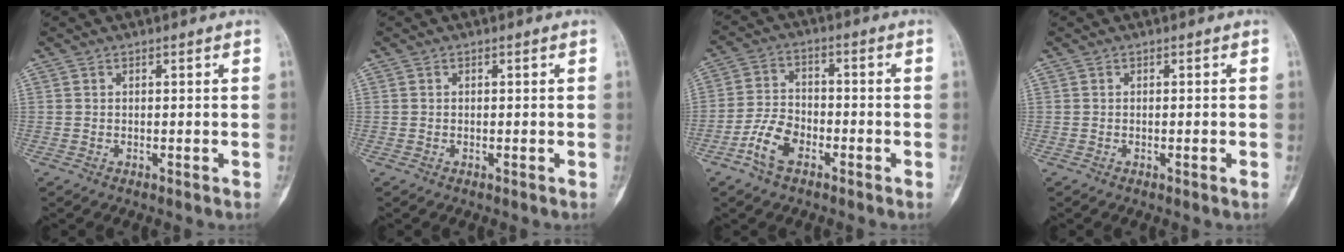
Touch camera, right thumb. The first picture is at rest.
{"total": 0.0}
{"total": 7.1, "force": [-3.9, 4.1, 4.2], "torque": [-0.079, 0.023, -0.080]}
{"total": 1.2, "force": [-0.3, 0.1, 1.2], "torque": [-0.020, 0.000, -0.002]}